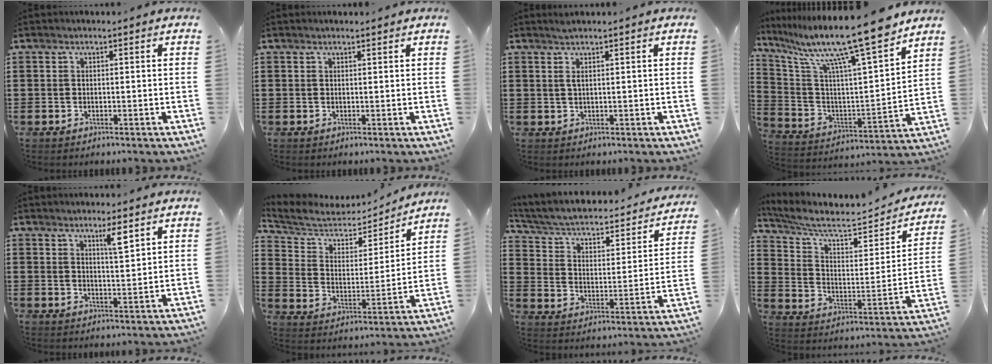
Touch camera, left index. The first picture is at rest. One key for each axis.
{"total": 0.7, "fx": 0.6, "fy": 0.1, "fz": 0.3, "tx": -0.007, "ty": 0.000, "tz": 0.011}
{"total": 1.7, "fx": 1.0, "fy": 0.0, "fz": 1.3, "tx": -0.027, "ty": 0.000, "tz": 0.018}
{"total": 14.6, "fx": 11.8, "fy": 0.4, "fz": 8.7, "tx": -0.188, "ty": -0.080, "tz": 0.188}
{"total": 3.8, "fx": 2.5, "fy": 0.4, "fz": 2.8, "tx": -0.044, "ty": -0.005, "tz": 0.039}
{"total": 5.8, "fx": 5.2, "fy": 2.0, "fz": 1.8, "tx": -0.067, "ty": -0.034, "tz": 0.083}
{"total": 3.9, "fx": 2.3, "fy": 2.1, "fz": 2.4, "tx": -0.061, "ty": -0.026, "tz": 0.028}
{"total": 6.9, "fx": 5.4, "fy": 1.6, "fz": 4.0, "tx": -0.105, "ty": -0.035, "tz": 0.088}